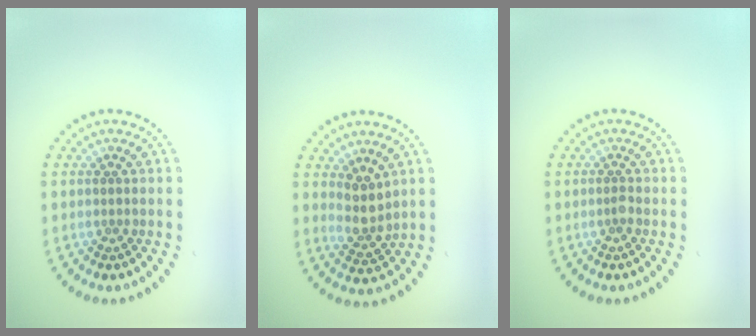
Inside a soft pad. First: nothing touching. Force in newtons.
{"total": 2.6, "press": 2.1, "slide": 1.6}
{"total": 0.7, "press": 0.6, "slide": 0.4}